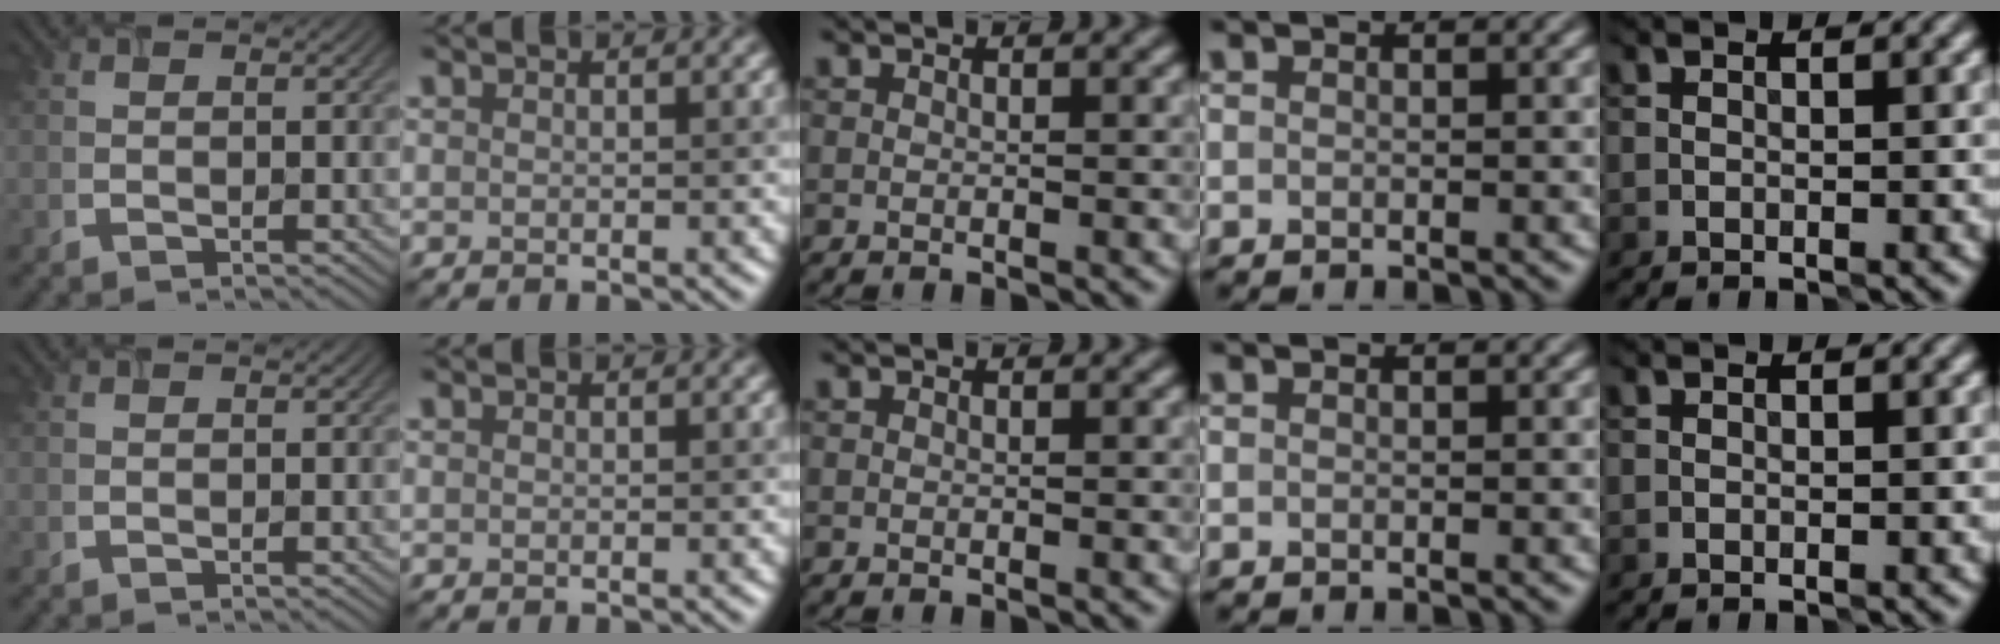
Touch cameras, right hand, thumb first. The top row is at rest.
{}